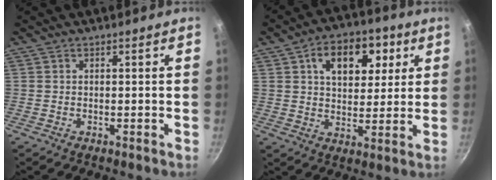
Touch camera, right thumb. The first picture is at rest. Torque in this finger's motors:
{"motor_torque": [0.00, 0.19, 0.64, 0.86, 0.06]}